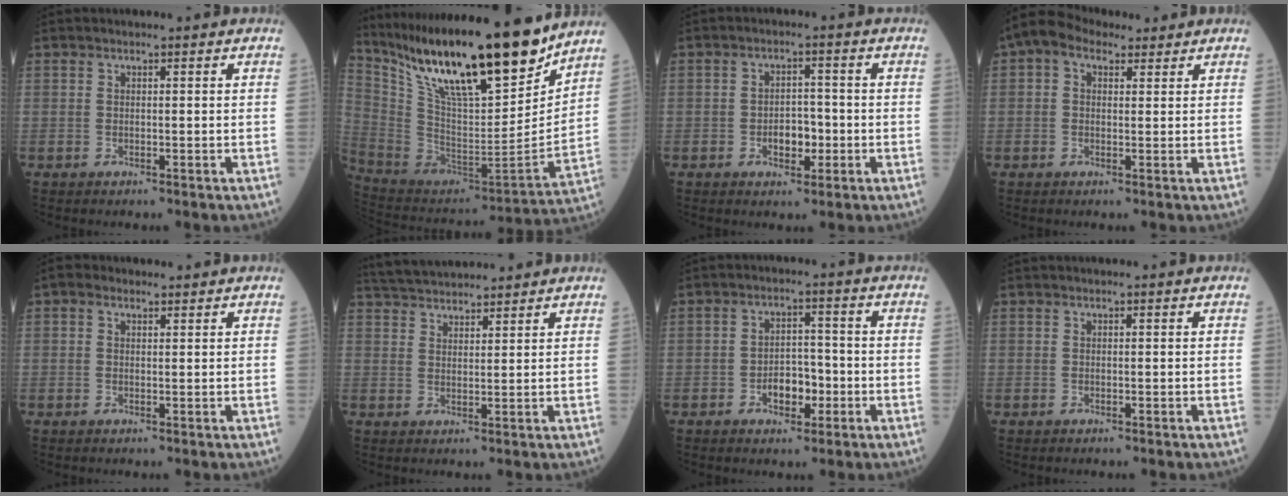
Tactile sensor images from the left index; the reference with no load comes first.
{"total": 25.6, "force": [19.7, 4.0, 15.8], "torque": [-0.285, -0.020, 0.342]}
{"total": 4.0, "force": [-1.2, 2.4, 3.0], "torque": [-0.046, 0.007, -0.018]}
{"total": 5.6, "force": [3.5, 3.2, 3.0], "torque": [-0.066, 0.042, 0.065]}
{"total": 1.6, "force": [1.0, 1.0, 0.8], "torque": [-0.021, 0.017, 0.016]}
{"total": 8.3, "force": [7.9, 1.1, 2.3], "torque": [-0.048, 0.035, 0.135]}
{"total": 4.8, "force": [-1.8, 2.8, 3.4], "torque": [-0.057, 0.010, -0.029]}
{"total": 0.0}